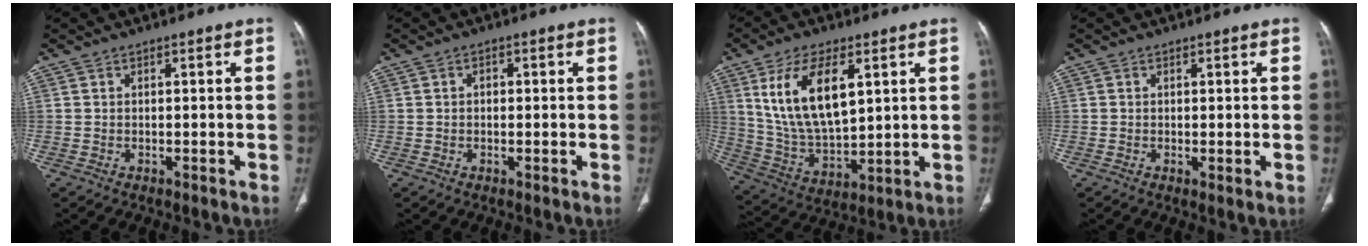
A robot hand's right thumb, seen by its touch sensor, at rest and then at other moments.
{"total": 1.1, "force": [0.2, 0.8, 0.8], "torque": [-0.012, 0.006, 0.001]}
{"total": 16.5, "force": [5.8, 7.9, 13.3], "torque": [-0.242, -0.022, 0.123]}
{"total": 0.9, "force": [0.1, 0.2, 0.9], "torque": [-0.018, -0.006, 0.001]}